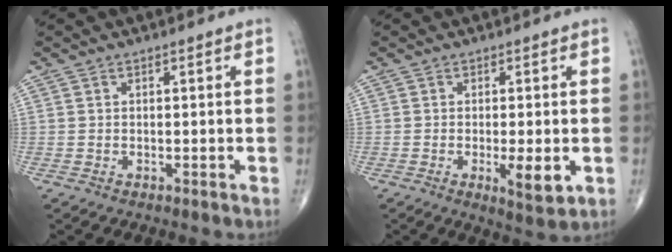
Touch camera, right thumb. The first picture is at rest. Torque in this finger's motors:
{"motor_torque": [0.86, 0.71, 0.56, -0.16, 0.19]}